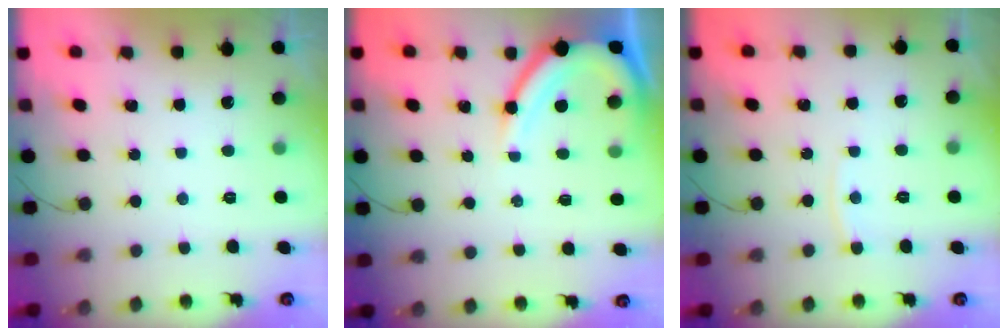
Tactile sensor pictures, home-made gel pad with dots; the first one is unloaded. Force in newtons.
{"total": 9.5, "press": 9.5, "slide": 0.9}
{"total": 3.6, "press": 3.6, "slide": 0.5}